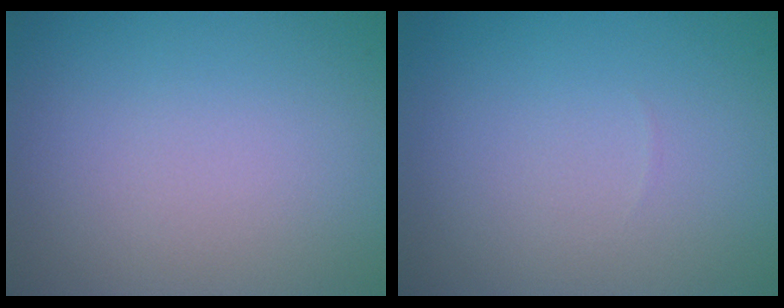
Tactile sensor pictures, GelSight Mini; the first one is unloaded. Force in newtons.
{"total": 0.0}